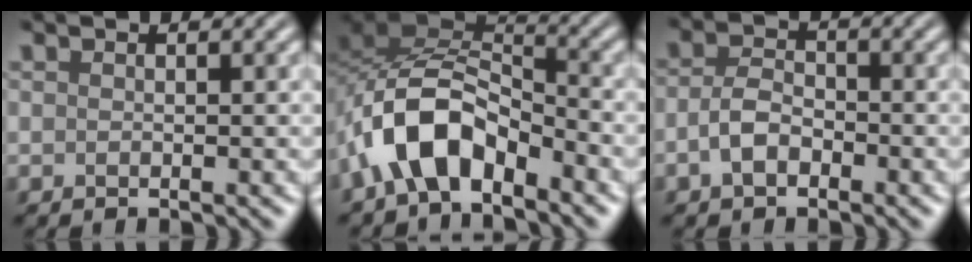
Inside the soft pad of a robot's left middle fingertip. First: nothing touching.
{"total": 7.2, "force": [-4.2, 3.7, 4.6], "torque": [-0.074, 0.011, -0.085]}
{"total": 2.8, "force": [-1.2, 1.7, 1.9], "torque": [-0.036, 0.009, -0.030]}